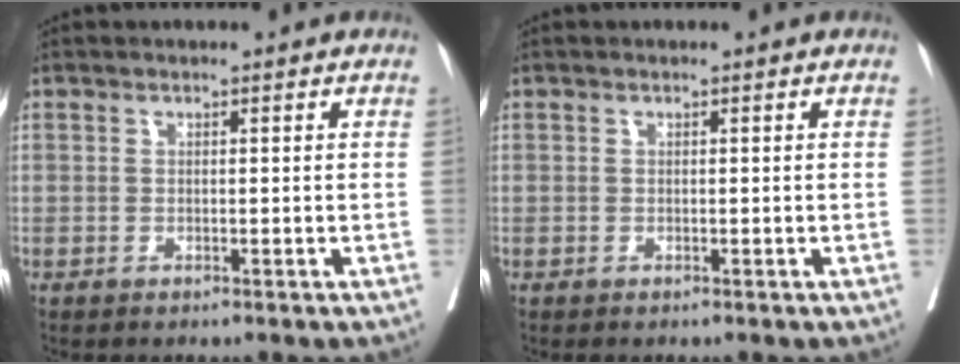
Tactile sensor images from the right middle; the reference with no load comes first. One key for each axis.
{"total": 0.0}